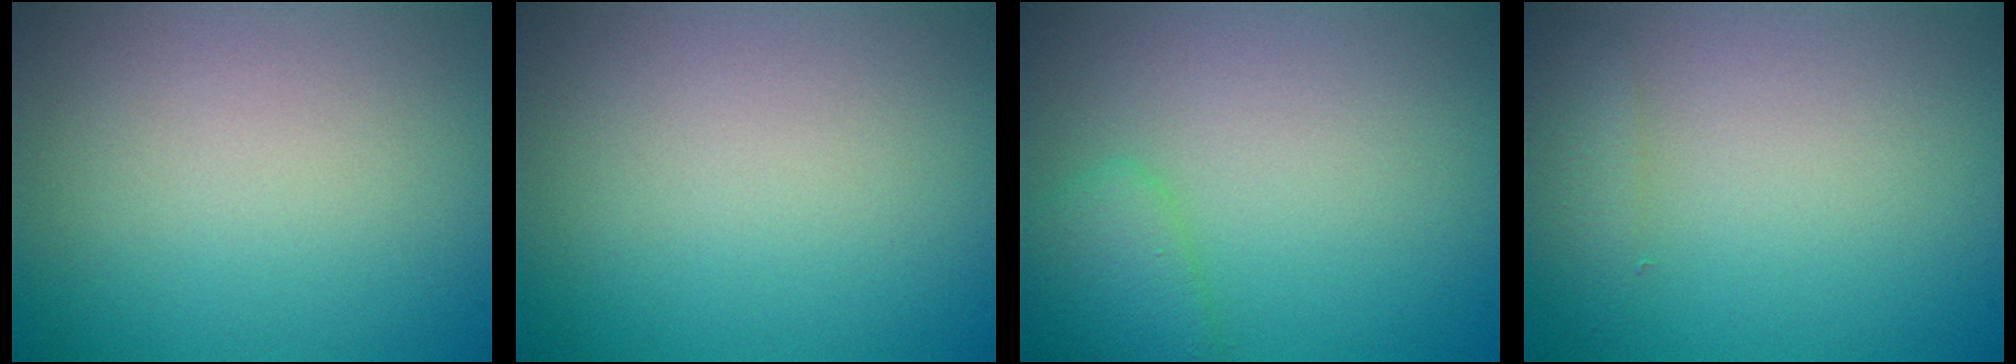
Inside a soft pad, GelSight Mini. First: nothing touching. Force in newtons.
{"total": 0.0}
{"total": 2.3, "press": 2.2, "slide": 0.2}
{"total": 1.3, "press": 1.3, "slide": 0.1}